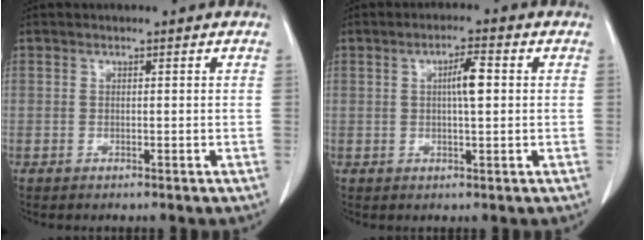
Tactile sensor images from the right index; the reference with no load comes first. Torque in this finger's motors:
{"motor_torque": [0.11, 0.06, 0.11, 0.04]}